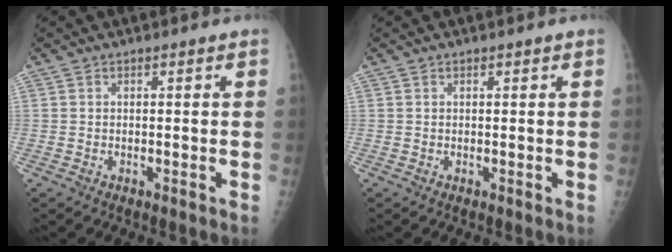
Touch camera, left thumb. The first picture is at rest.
{"total": 0.0}